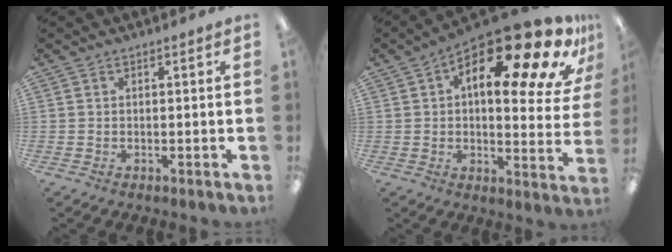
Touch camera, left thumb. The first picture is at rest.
{"total": 22.6, "force": [13.2, 7.4, 16.7], "torque": [-0.232, -0.090, 0.206]}